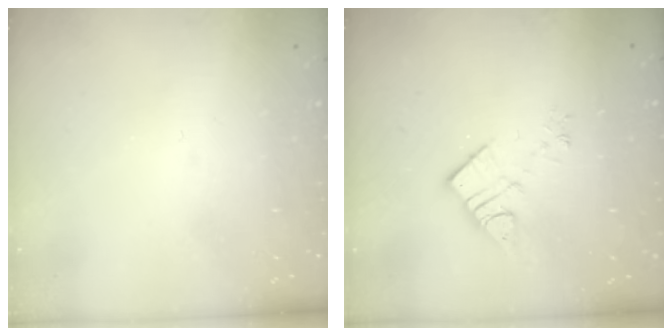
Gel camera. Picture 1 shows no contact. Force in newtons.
{"total": 7.9, "press": 7.9, "slide": 0.4}